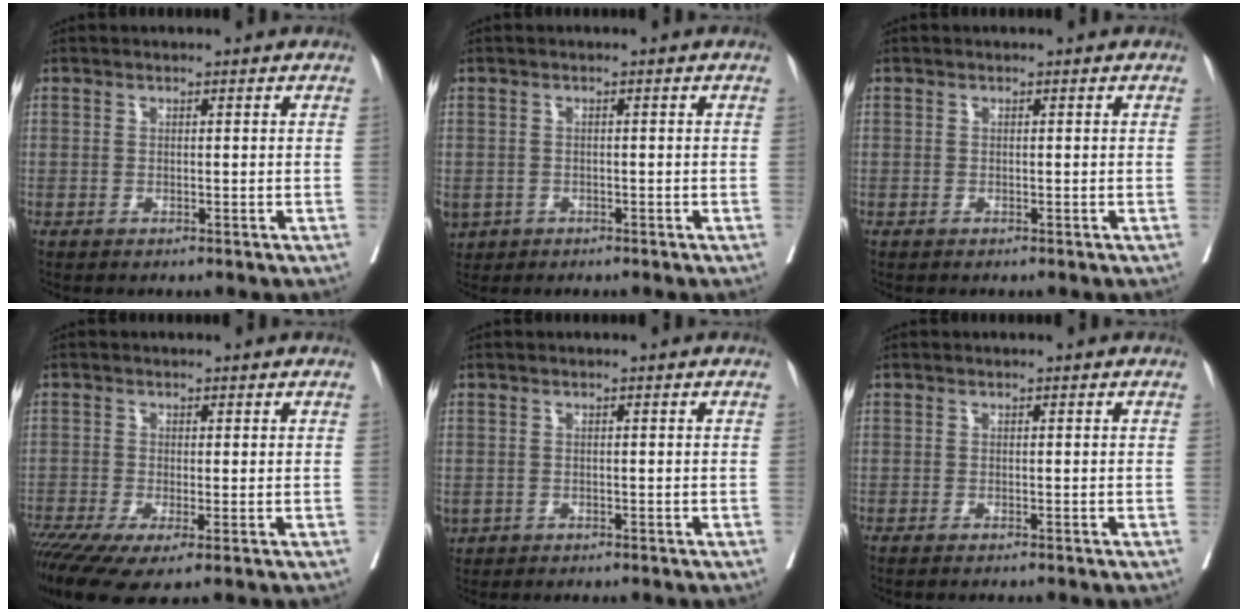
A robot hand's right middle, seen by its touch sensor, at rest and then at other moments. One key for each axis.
{"total": 4.7, "fx": -2.3, "fy": 3.8, "fz": 1.5, "tx": -0.042, "ty": -0.002, "tz": -0.032}
{"total": 0.0}
{"total": 8.0, "fx": -4.3, "fy": 1.9, "fz": 6.5, "tx": -0.120, "ty": -0.018, "tz": -0.077}
{"total": 1.6, "fx": -0.6, "fy": 1.4, "fz": 0.6, "tx": -0.016, "ty": 0.001, "tz": -0.002}
{"total": 1.6, "fx": 1.4, "fy": -0.9, "fz": 0.3, "tx": 0.004, "ty": -0.007, "tz": 0.031}